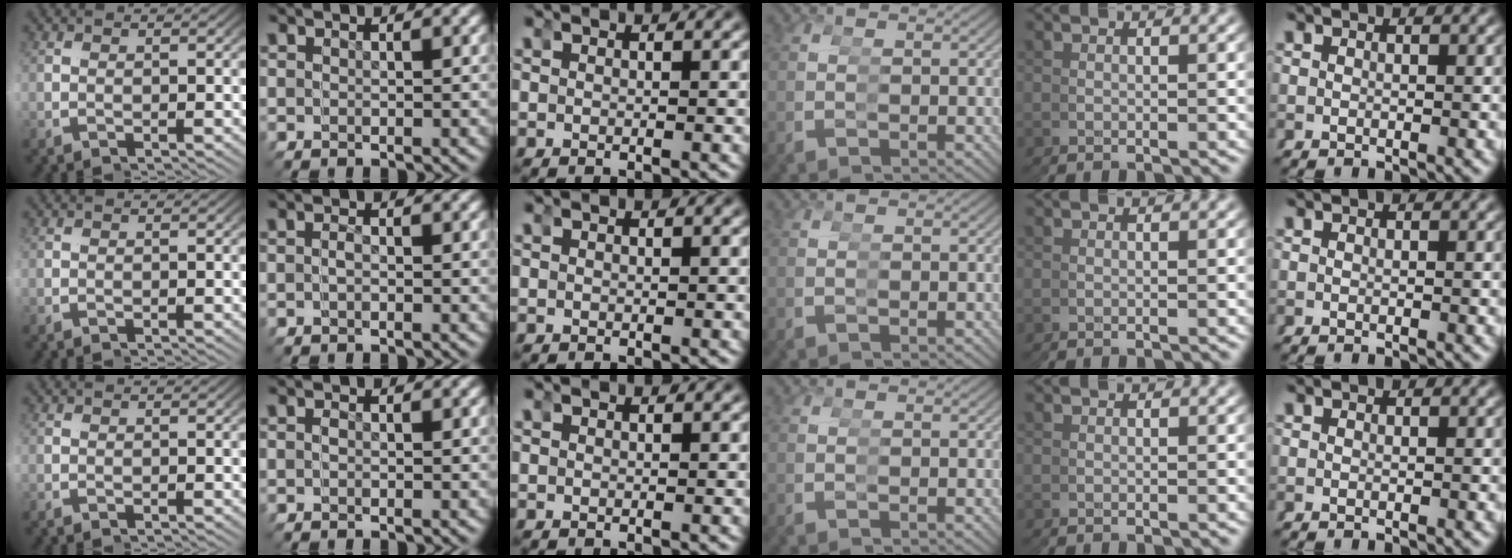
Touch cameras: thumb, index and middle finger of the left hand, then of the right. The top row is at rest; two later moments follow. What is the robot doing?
{"motion": "reach", "object": "condiment"}